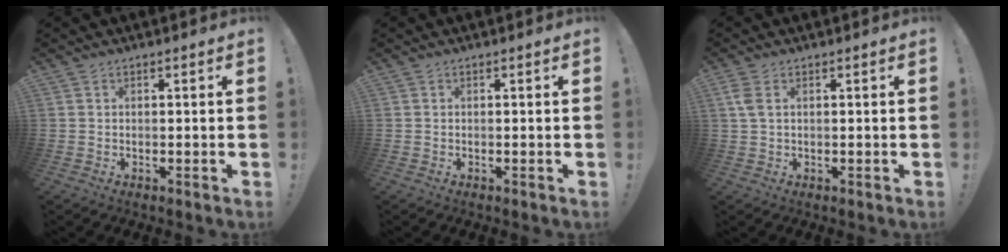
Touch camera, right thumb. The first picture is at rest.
{"total": 0.0}
{"total": 3.7, "force": [1.2, 1.6, 3.1], "torque": [-0.070, 0.003, 0.022]}